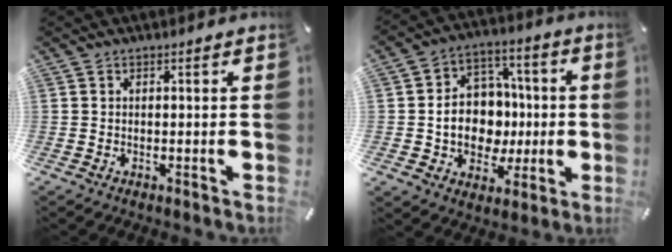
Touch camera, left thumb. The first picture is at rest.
{"total": 13.2, "force": [-0.9, 11.3, 6.8], "torque": [-0.121, 0.009, -0.006]}